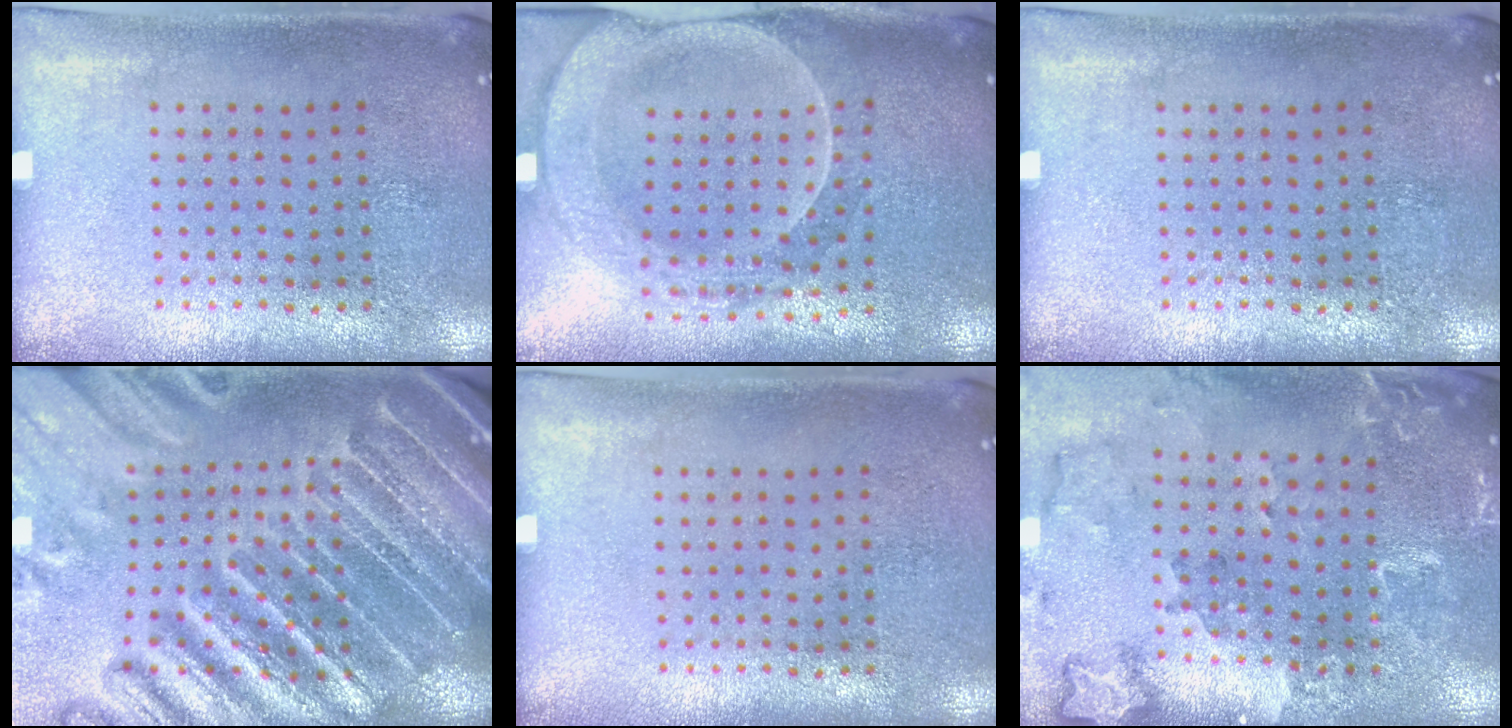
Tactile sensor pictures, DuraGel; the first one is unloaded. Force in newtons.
{"total": 2.3, "press": 2.1, "slide": 1.0}
{"total": 0.0}
{"total": 4.2, "press": 4.0, "slide": 1.3}
{"total": 0.0}
{"total": 1.8, "press": 1.7, "slide": 0.2}